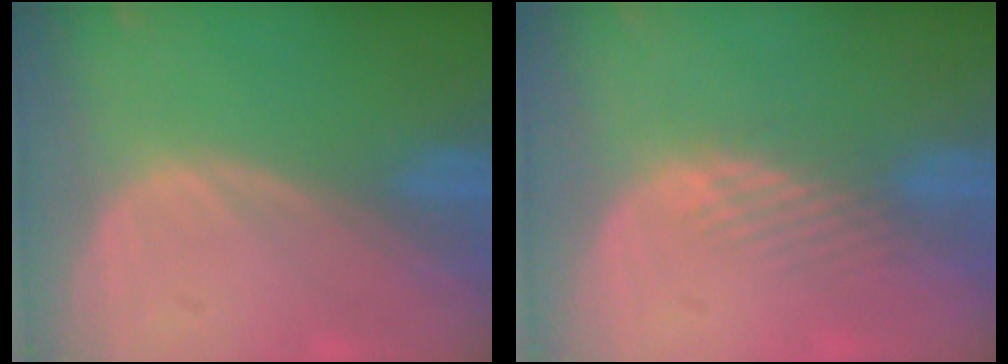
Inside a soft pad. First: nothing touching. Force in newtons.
{"total": 2.9, "press": 2.3, "slide": 1.8}